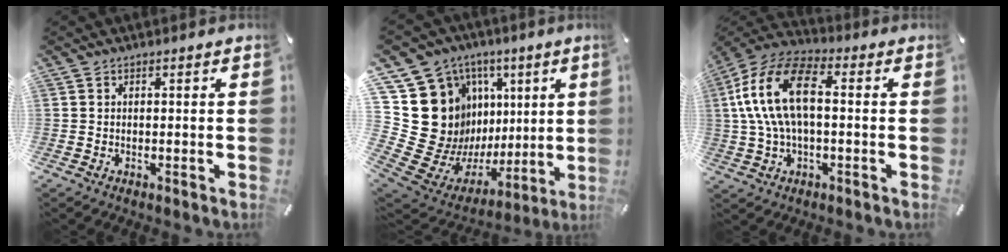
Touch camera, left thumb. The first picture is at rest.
{"total": 22.4, "force": [3.3, 19.2, 11.1], "torque": [-0.166, -0.084, 0.130]}
{"total": 16.0, "force": [1.7, 8.6, 13.3], "torque": [-0.294, 0.002, 0.026]}